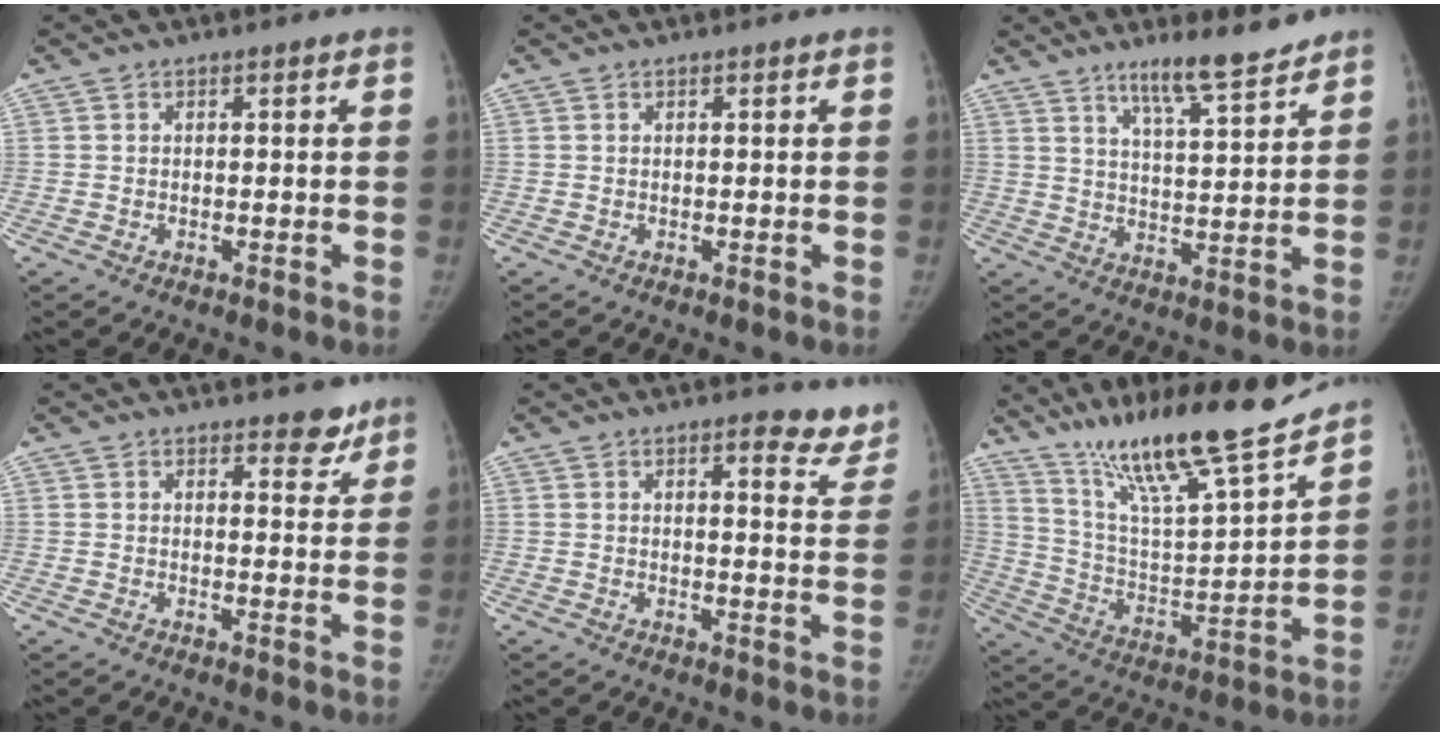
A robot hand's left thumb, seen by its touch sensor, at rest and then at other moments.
{"total": 0.0}
{"total": 9.6, "force": [7.6, 1.4, 5.8], "torque": [-0.083, -0.053, 0.129]}
{"total": 3.9, "force": [3.0, 1.9, 1.7], "torque": [0.010, -0.019, 0.039]}
{"total": 8.0, "force": [6.7, 2.8, 3.5], "torque": [-0.003, -0.038, 0.060]}
{"total": 22.2, "force": [17.5, 2.5, 13.4], "torque": [-0.204, -0.087, 0.308]}